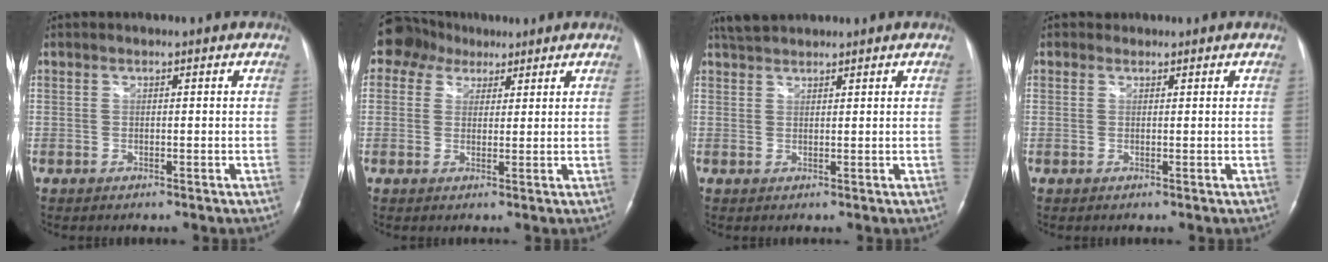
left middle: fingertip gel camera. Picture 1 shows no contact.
{"total": 6.6, "force": [4.4, 4.7, 1.3], "torque": [-0.031, 0.036, 0.080]}
{"total": 3.2, "force": [3.1, 0.4, 0.8], "torque": [-0.021, 0.018, 0.060]}
{"total": 0.8, "force": [0.6, 0.5, -0.1], "torque": [0.001, 0.002, 0.009]}